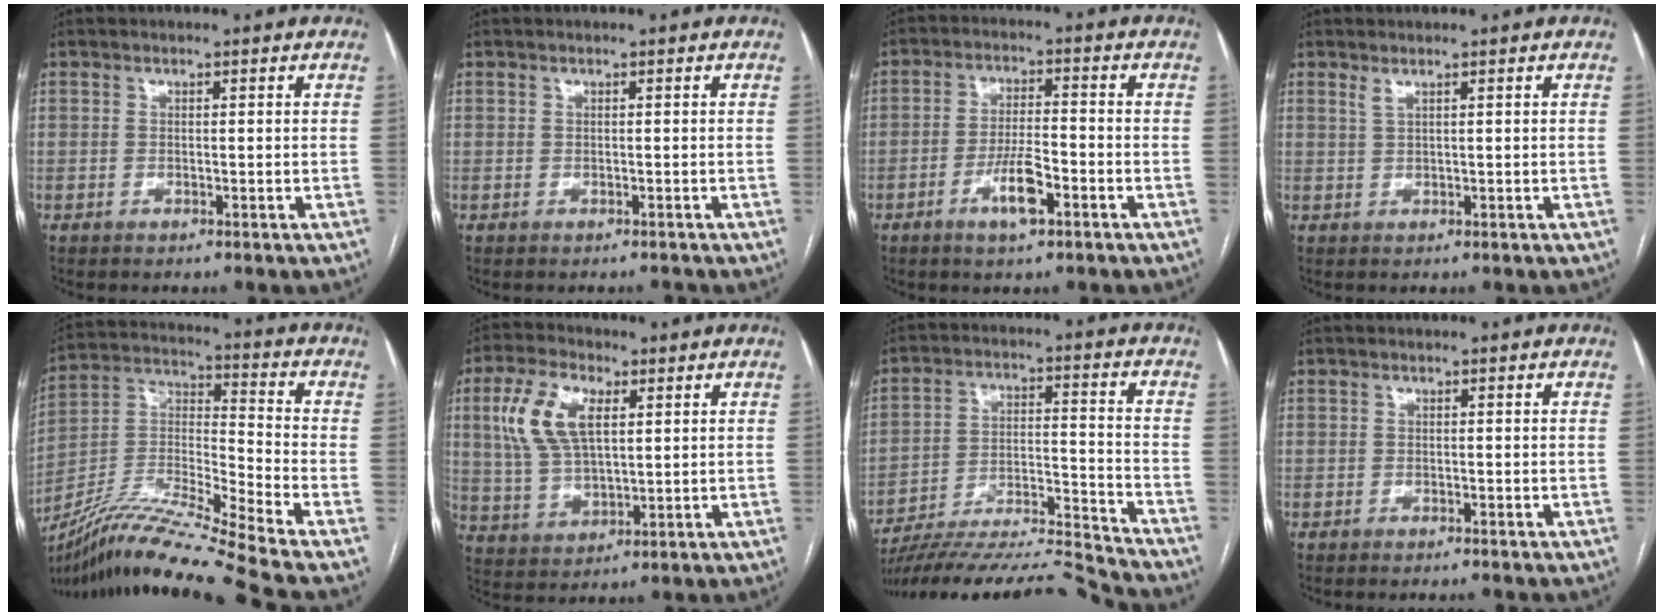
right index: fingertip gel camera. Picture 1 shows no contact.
{"total": 0.0}
{"total": 6.2, "force": [-3.1, 1.3, 5.3], "torque": [-0.102, -0.002, -0.053]}
{"total": 1.2, "force": [0.9, 0.0, 0.8], "torque": [-0.022, 0.000, 0.019]}
{"total": 18.5, "force": [-15.5, -2.7, 9.7], "torque": [-0.203, -0.006, -0.283]}
{"total": 10.7, "force": [3.5, 5.1, 8.8], "torque": [-0.199, 0.017, 0.071]}
{"total": 18.6, "force": [-17.7, -0.6, 5.5], "torque": [-0.107, 0.007, -0.287]}
{"total": 1.0, "force": [-1.0, 0.0, 0.3], "torque": [-0.005, -0.002, -0.013]}